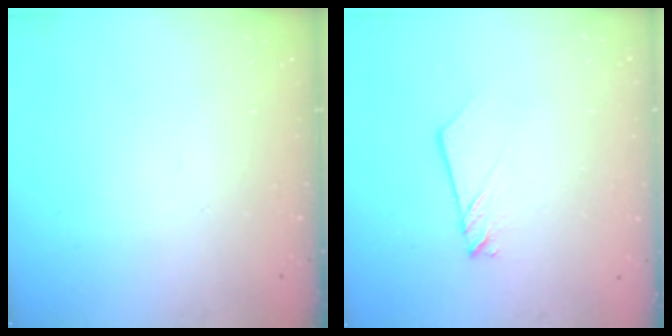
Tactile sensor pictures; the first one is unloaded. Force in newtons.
{"total": 2.5, "press": 2.5, "slide": 0.1}